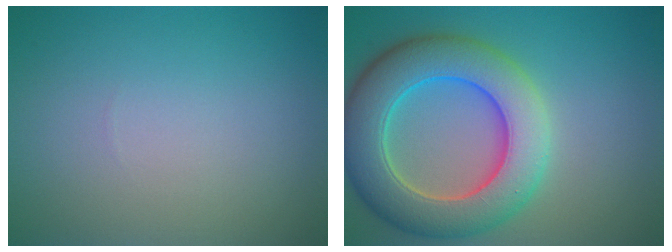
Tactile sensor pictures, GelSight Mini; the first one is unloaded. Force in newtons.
{"total": 9.4, "press": 9.4, "slide": 0.5}